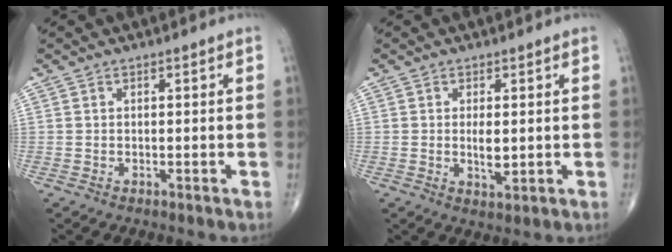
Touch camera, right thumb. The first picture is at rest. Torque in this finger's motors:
{"motor_torque": [2.57, 2.44, 1.24, 0.02, 0.33]}